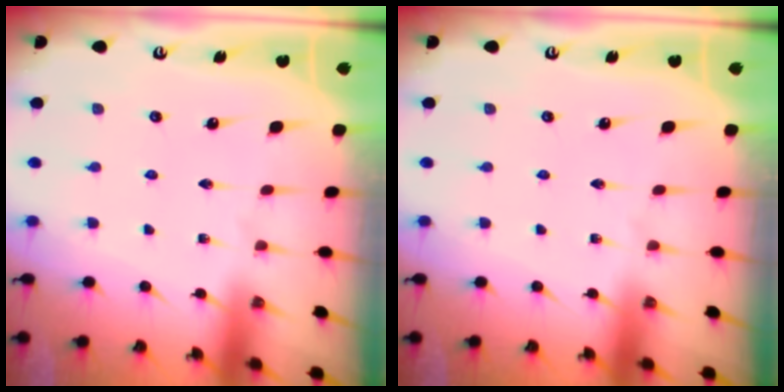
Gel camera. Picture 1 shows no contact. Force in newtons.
{"total": 0.0}